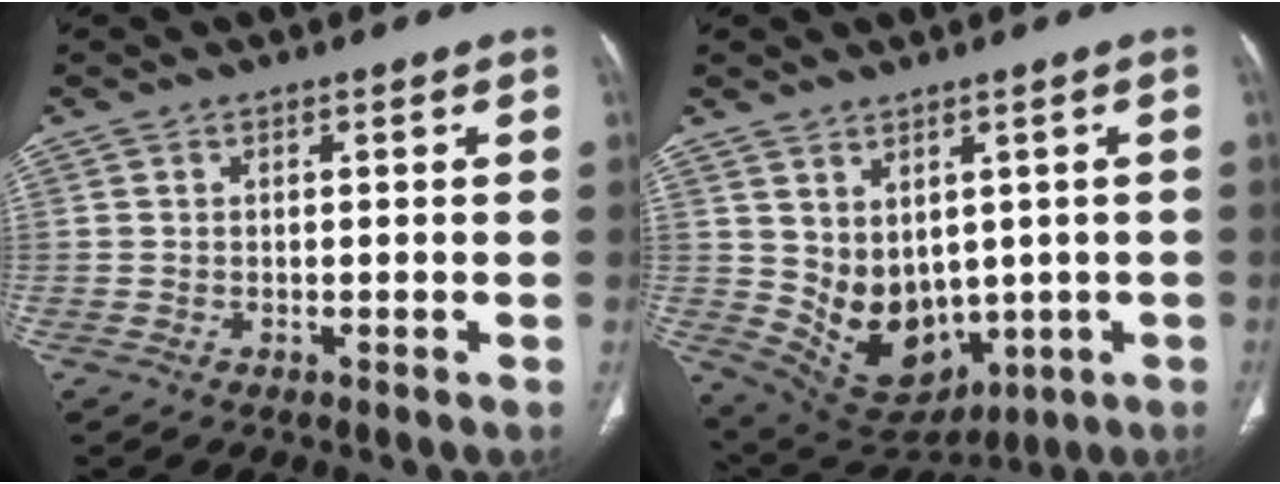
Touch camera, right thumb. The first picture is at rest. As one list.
[{"total": 12.7, "force": [-0.2, 9.6, 8.4], "torque": [-0.105, -0.007, 0.044]}]